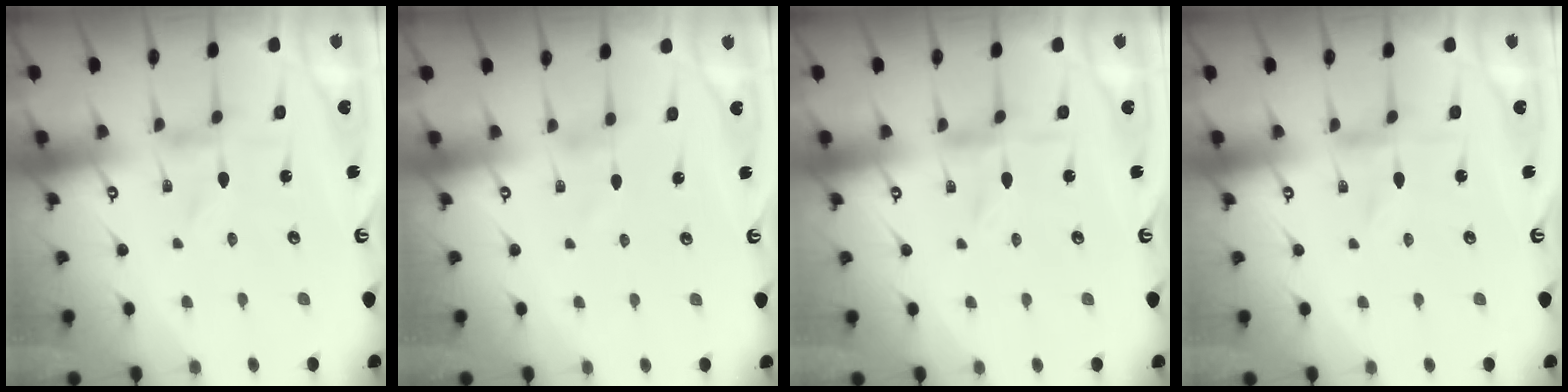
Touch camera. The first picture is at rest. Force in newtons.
{"total": 0.0}
{"total": 0.0}
{"total": 0.0}